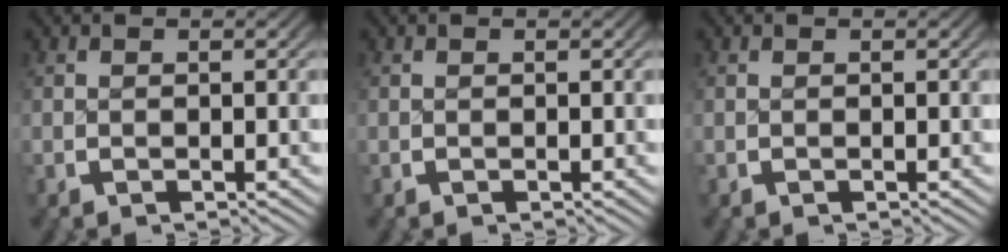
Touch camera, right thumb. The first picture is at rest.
{"total": 0.0}
{"total": 0.0}